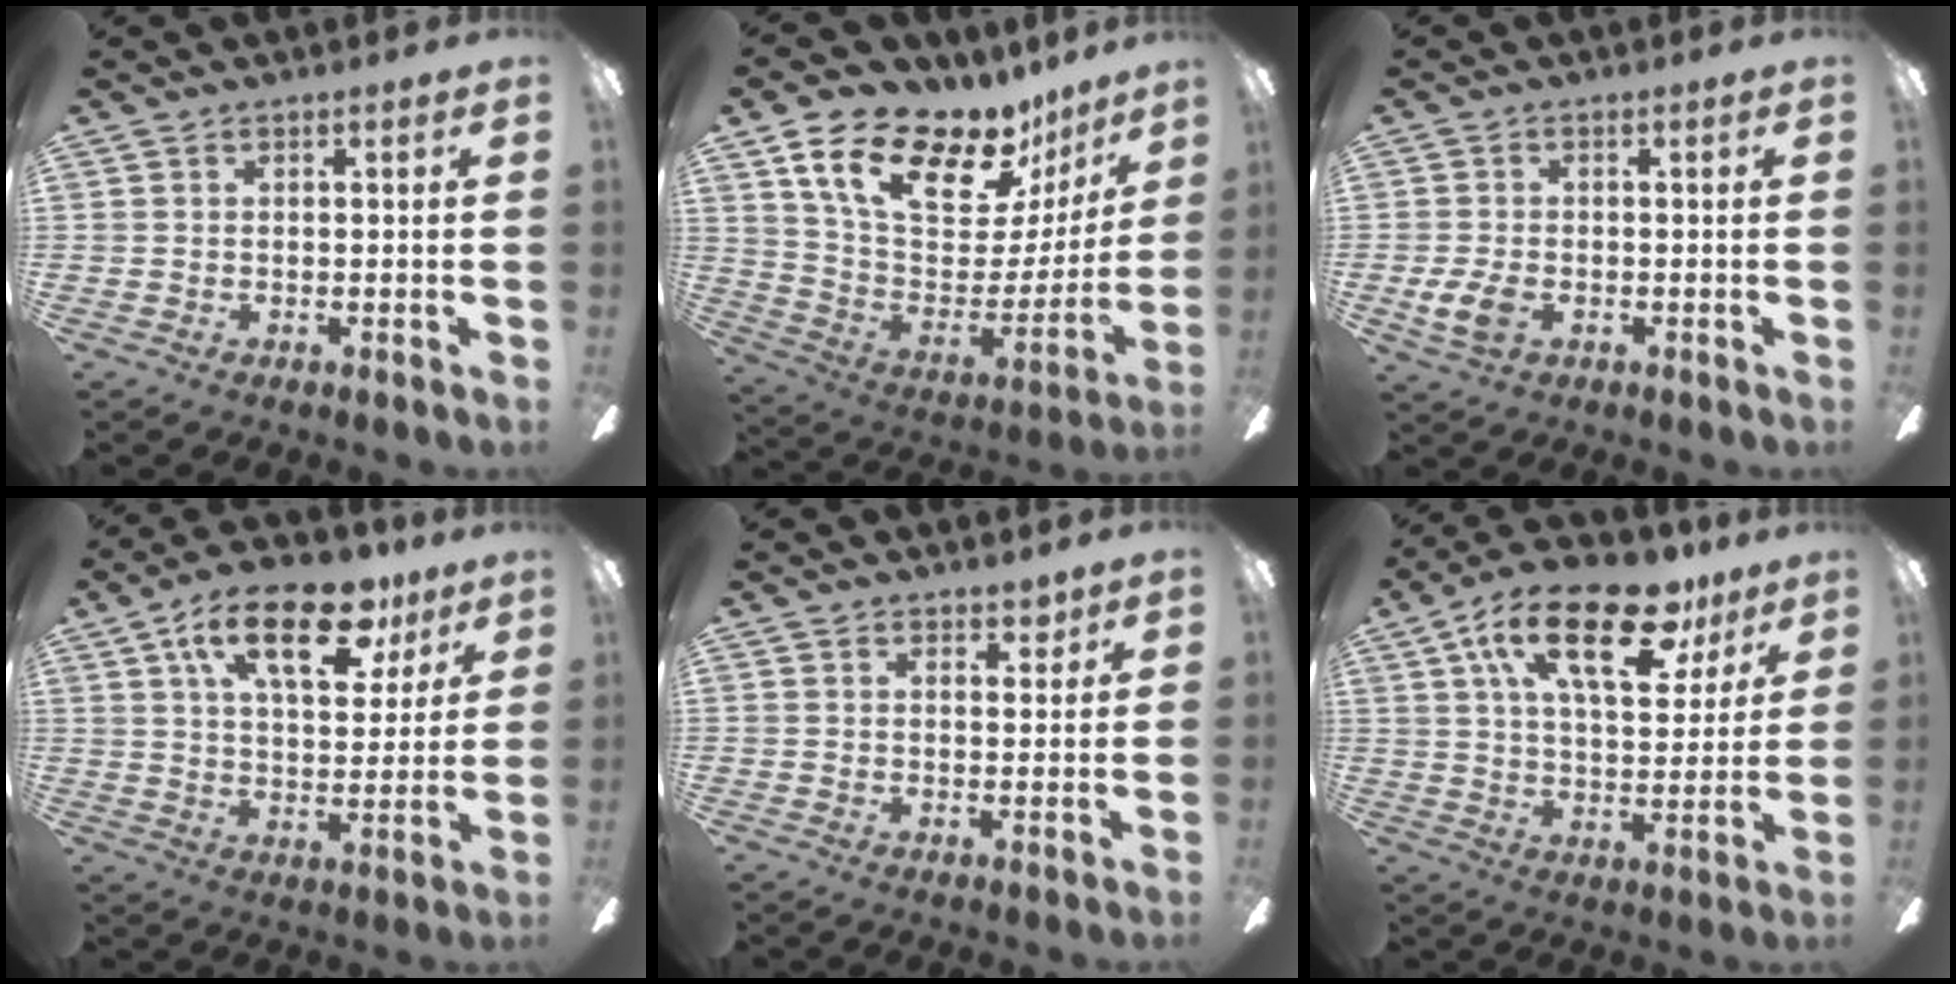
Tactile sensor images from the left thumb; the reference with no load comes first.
{"total": 21.6, "force": [14.7, 10.5, 11.8], "torque": [-0.185, -0.093, 0.259]}
{"total": 5.6, "force": [-1.5, 3.4, 4.2], "torque": [-0.099, -0.001, -0.031]}
{"total": 19.3, "force": [10.1, 9.2, 13.6], "torque": [-0.211, -0.027, 0.166]}
{"total": 3.1, "force": [2.6, 1.5, 0.7], "torque": [0.006, -0.012, 0.045]}
{"total": 21.6, "force": [11.6, 9.8, 15.4], "torque": [-0.247, -0.039, 0.190]}